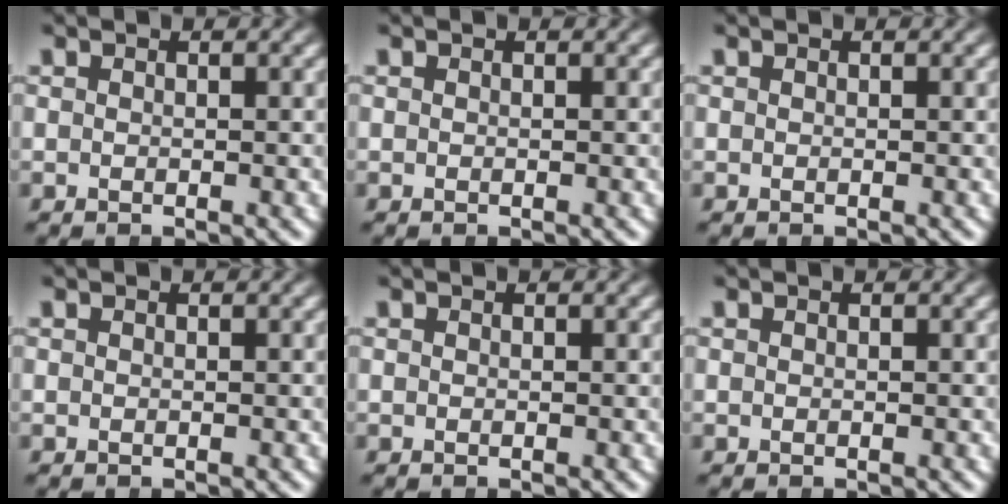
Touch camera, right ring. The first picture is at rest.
{"total": 0.0}
{"total": 0.0}
{"total": 0.0}
{"total": 0.0}
{"total": 0.0}